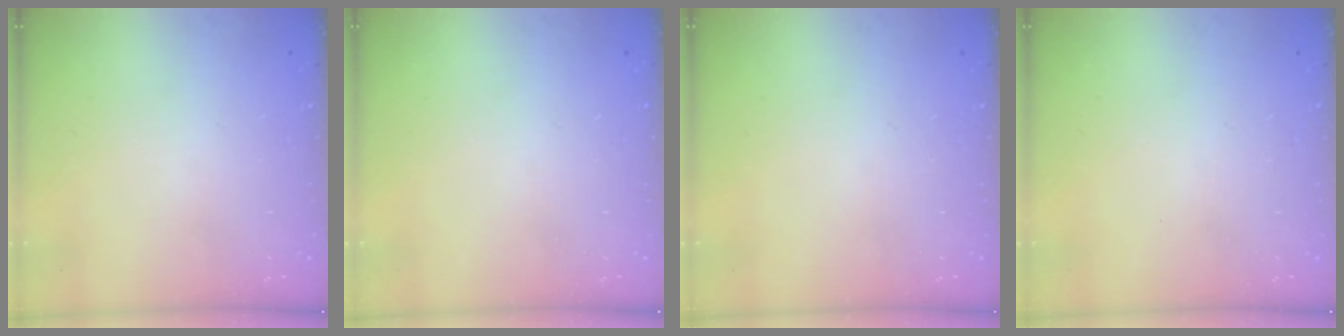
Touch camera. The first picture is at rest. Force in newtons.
{"total": 0.0}
{"total": 0.0}
{"total": 0.0}